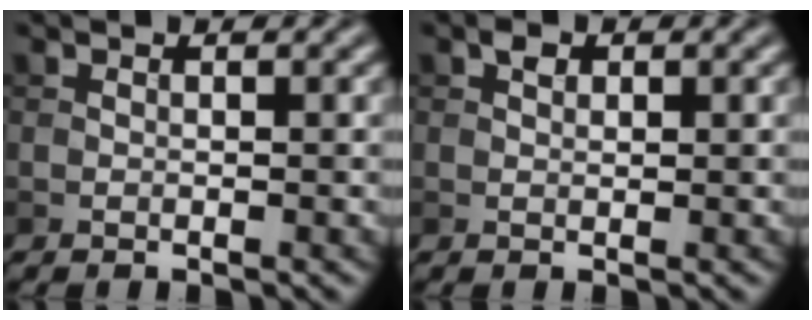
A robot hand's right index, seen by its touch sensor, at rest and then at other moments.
{"total": 1.0, "force": [0.5, 0.7, 0.6], "torque": [-0.009, 0.000, 0.007]}